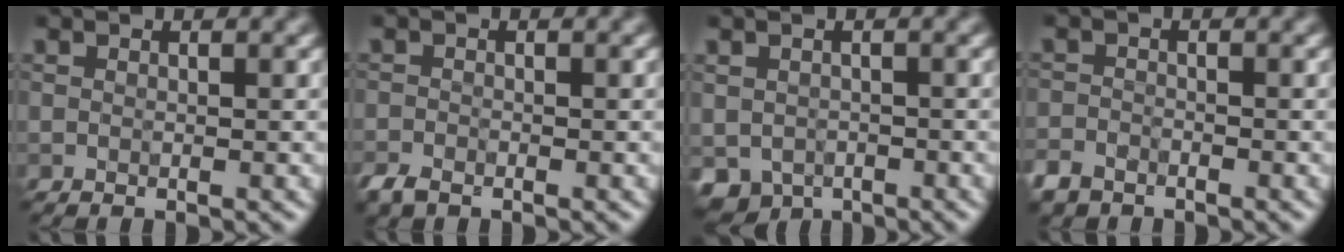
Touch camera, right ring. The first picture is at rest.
{"total": 1.5, "force": [-1.2, 0.8, 0.5], "torque": [-0.011, -0.004, -0.027]}
{"total": 3.3, "force": [-1.4, 2.7, 1.3], "torque": [-0.028, -0.016, -0.016]}
{"total": 2.1, "force": [-1.8, 1.1, 0.3], "torque": [-0.005, -0.004, -0.043]}